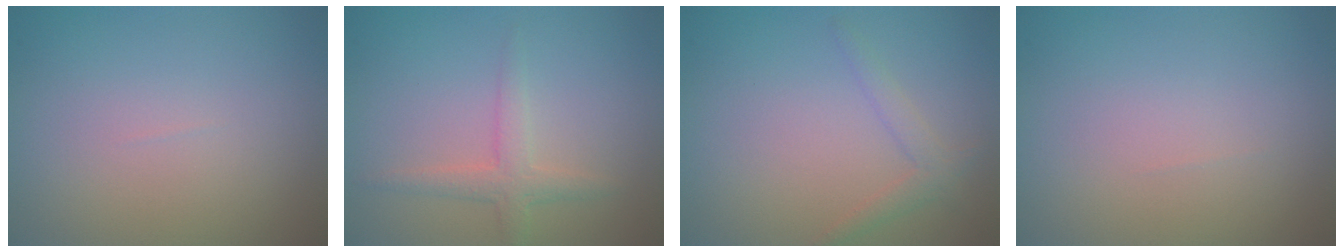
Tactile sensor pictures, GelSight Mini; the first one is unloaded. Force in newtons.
{"total": 2.2, "press": 2.2, "slide": 0.1}
{"total": 1.8, "press": 1.8, "slide": 0.1}
{"total": 0.0}